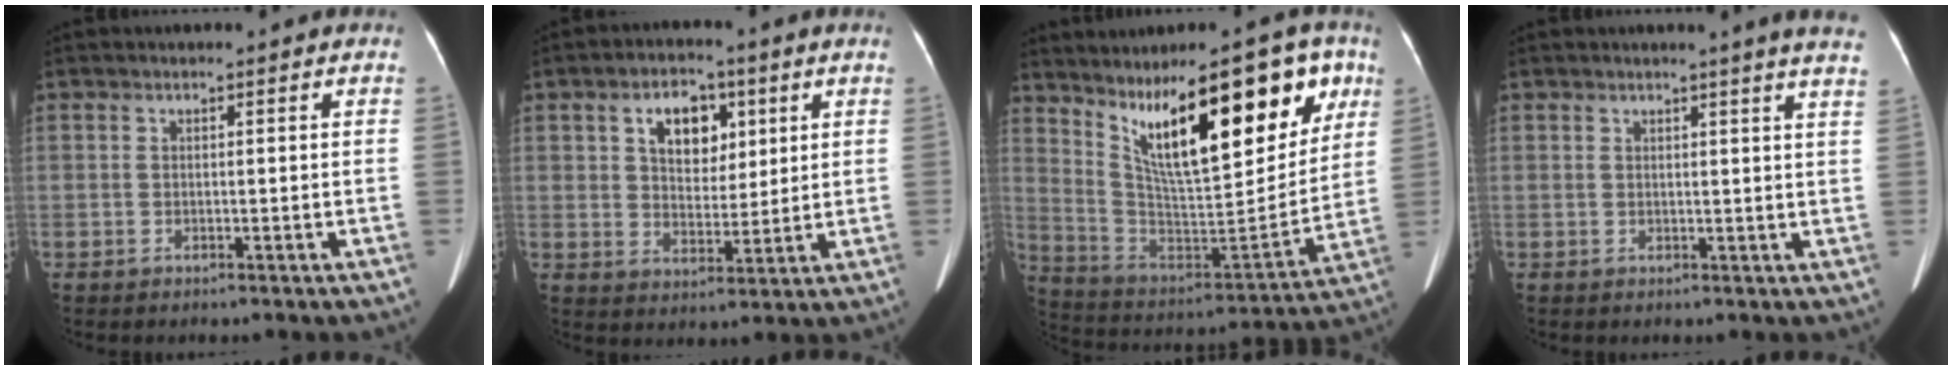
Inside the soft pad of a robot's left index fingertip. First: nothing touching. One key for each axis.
{"total": 7.5, "fx": 3.0, "fy": 4.7, "fz": 5.0, "tx": -0.086, "ty": 0.016, "tz": 0.055}
{"total": 22.3, "fx": 12.1, "fy": 5.8, "fz": 17.7, "tx": -0.274, "ty": 0.014, "tz": 0.209}
{"total": 10.8, "fx": 9.5, "fy": -0.6, "fz": 5.2, "tx": -0.060, "ty": -0.031, "tz": 0.085}